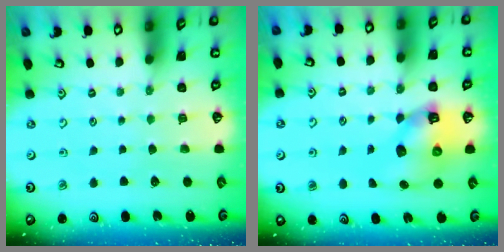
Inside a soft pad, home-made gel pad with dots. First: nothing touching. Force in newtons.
{"total": 8.8, "press": 8.6, "slide": 1.5}